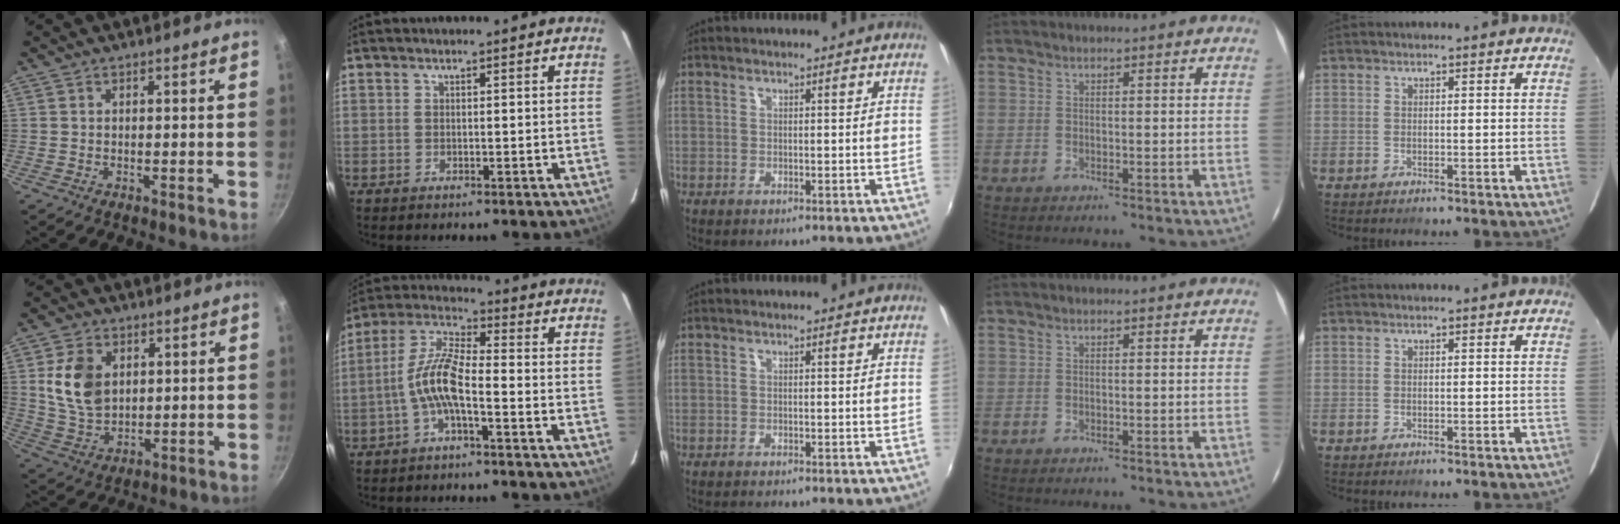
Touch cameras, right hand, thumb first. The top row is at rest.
{"thumb": {"total": 11.0, "force": [2.6, 7.8, 7.4], "torque": [-0.121, -0.016, 0.054]}, "index": {"total": 8.3, "force": [-2.9, 2.0, 7.5], "torque": [-0.169, 0.014, -0.057]}, "middle": {"total": 1.3, "force": [-1.2, 0.1, 0.3], "torque": [-0.006, -0.010, -0.021]}}